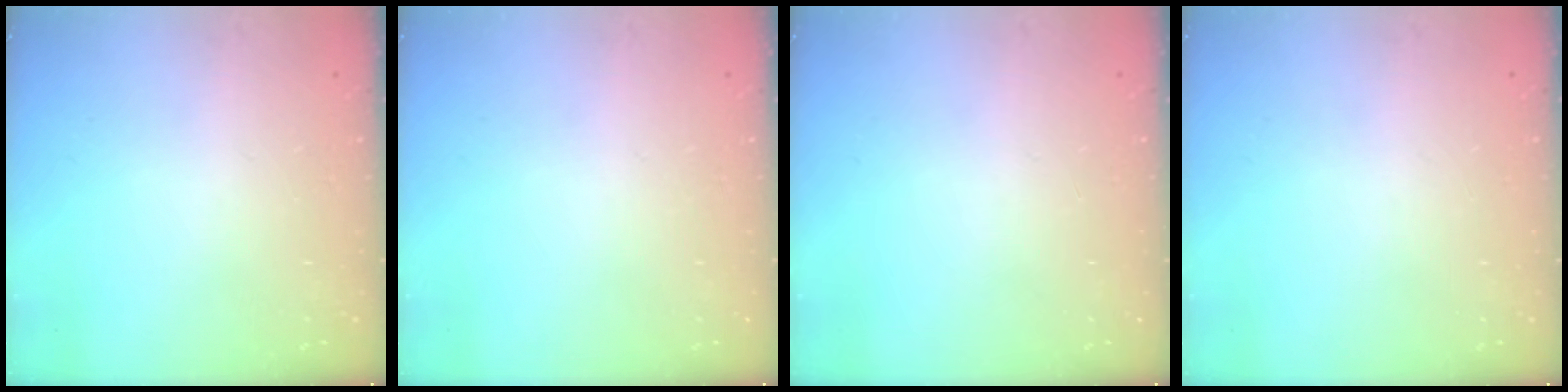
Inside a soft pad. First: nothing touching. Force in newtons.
{"total": 0.0}
{"total": 0.0}
{"total": 0.0}